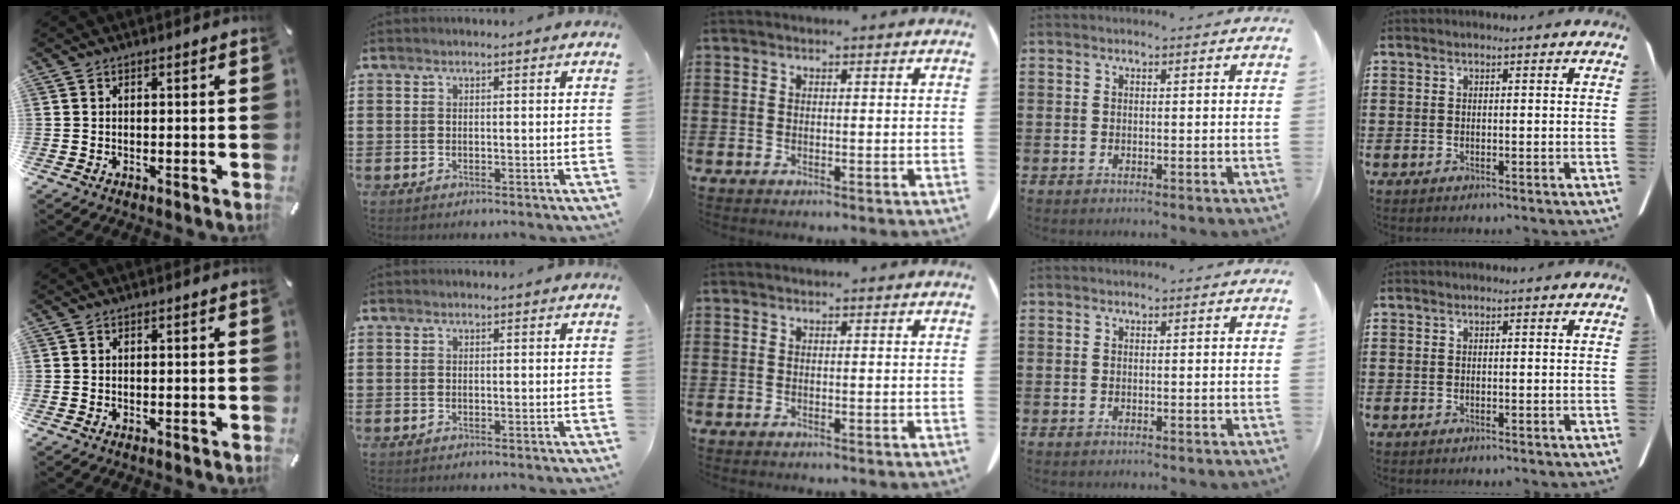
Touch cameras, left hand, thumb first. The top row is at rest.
{}